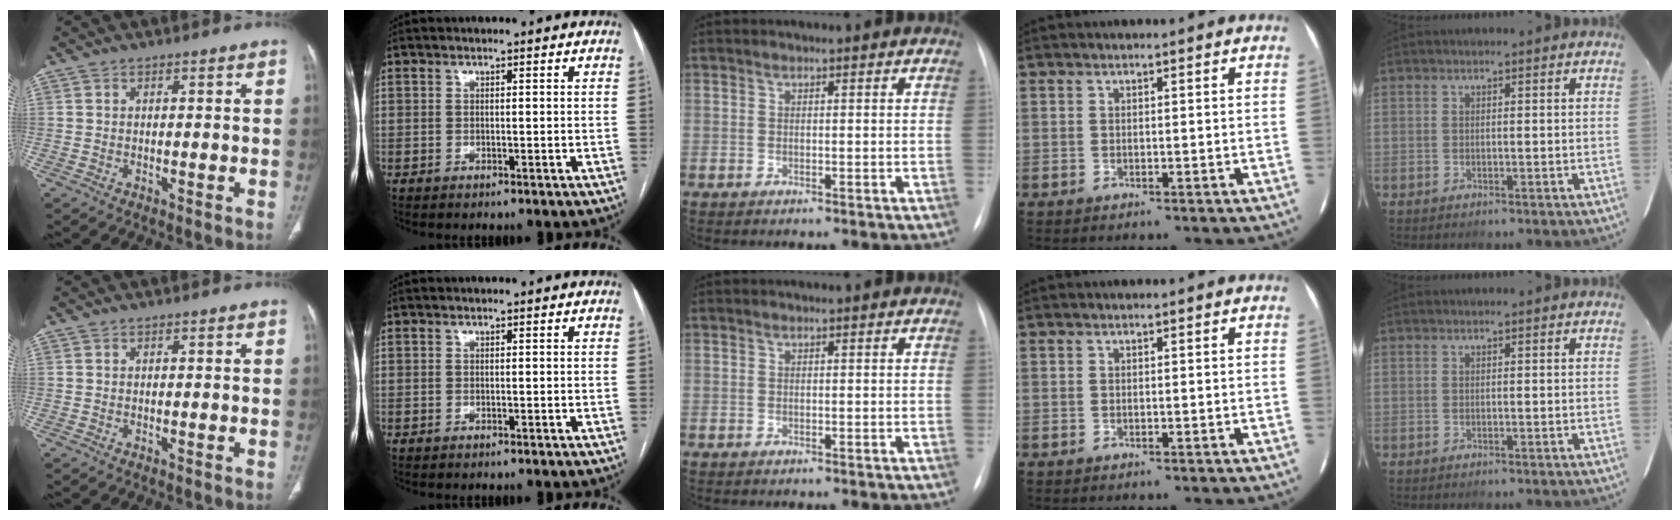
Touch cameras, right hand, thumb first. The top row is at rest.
{}